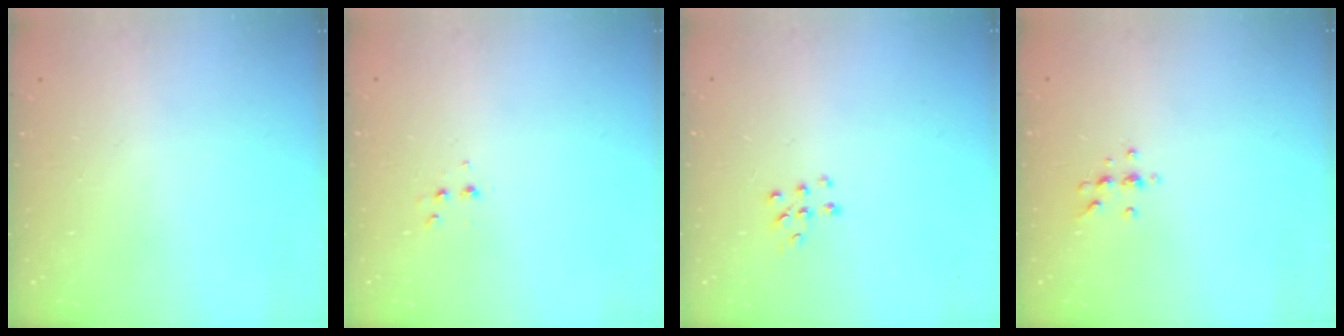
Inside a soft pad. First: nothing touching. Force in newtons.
{"total": 2.6, "press": 2.5, "slide": 0.8}
{"total": 5.6, "press": 5.6, "slide": 0.8}
{"total": 5.7, "press": 5.5, "slide": 1.6}